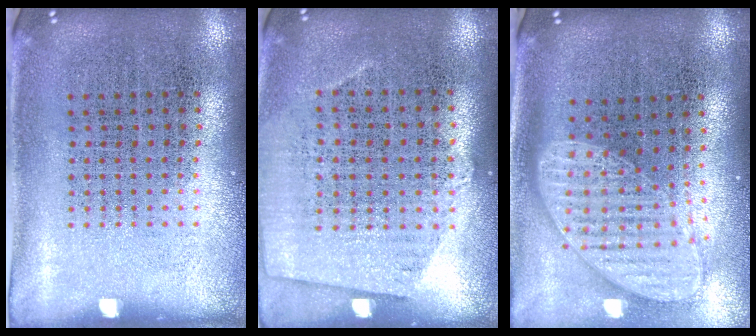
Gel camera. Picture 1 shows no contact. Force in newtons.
{"total": 0.7, "press": 0.4, "slide": 0.5}
{"total": 1.9, "press": 1.5, "slide": 1.2}